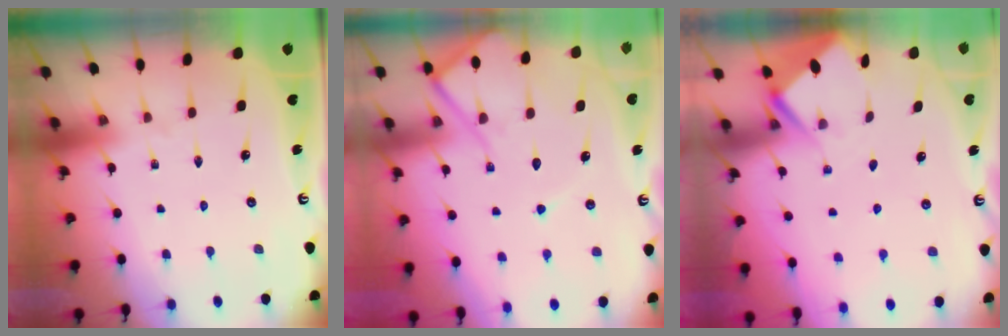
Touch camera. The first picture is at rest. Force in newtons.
{"total": 10.5, "press": 10.5, "slide": 1.1}
{"total": 2.9, "press": 2.9, "slide": 0.3}